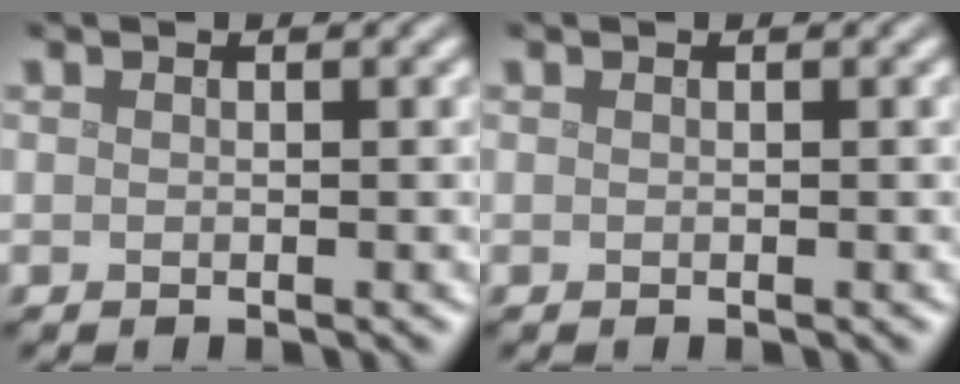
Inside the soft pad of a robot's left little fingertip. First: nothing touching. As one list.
[{"total": 0.0}]